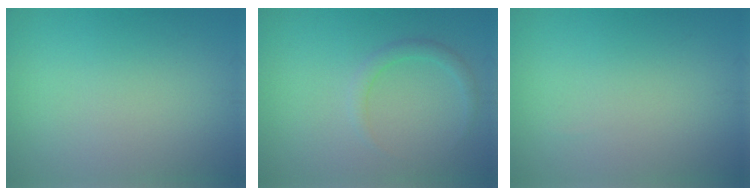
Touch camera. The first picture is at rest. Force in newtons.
{"total": 1.4, "press": 1.4, "slide": 0.2}
{"total": 0.0}